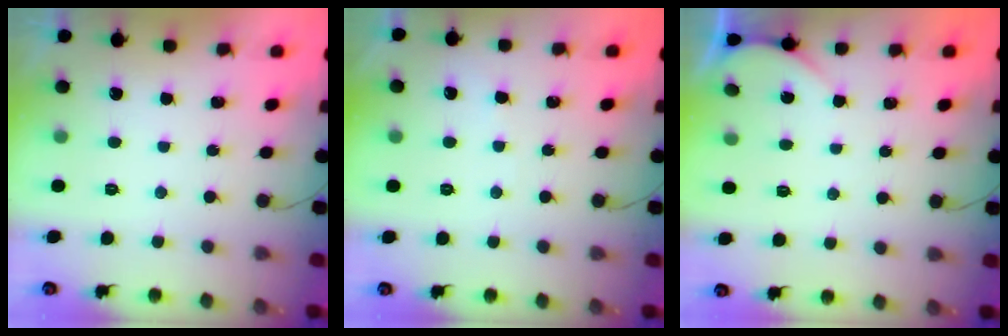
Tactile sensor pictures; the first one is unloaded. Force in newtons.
{"total": 2.5, "press": 2.5, "slide": 0.3}
{"total": 2.4, "press": 2.4, "slide": 0.3}